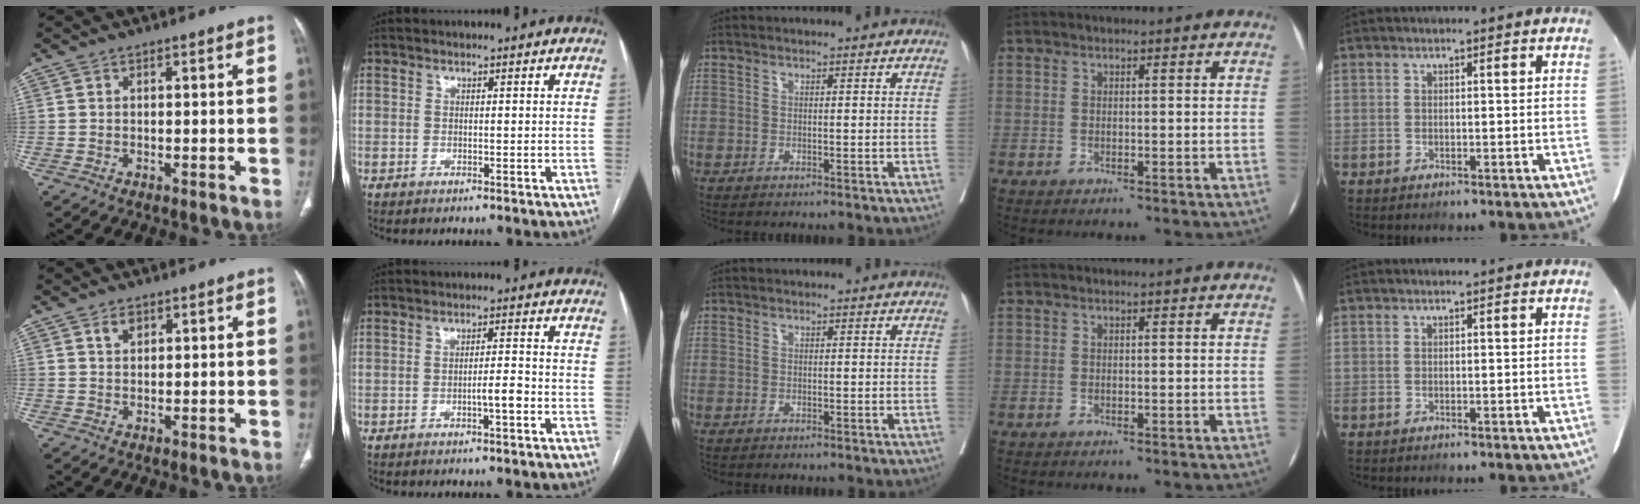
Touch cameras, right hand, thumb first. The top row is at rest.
{"thumb": {"total": 2.2, "force": [1.2, 1.4, 1.2], "torque": [-0.016, -0.005, 0.024]}, "index": {"total": 2.7, "force": [-1.2, 0.1, 2.4], "torque": [-0.039, 0.001, -0.020]}}